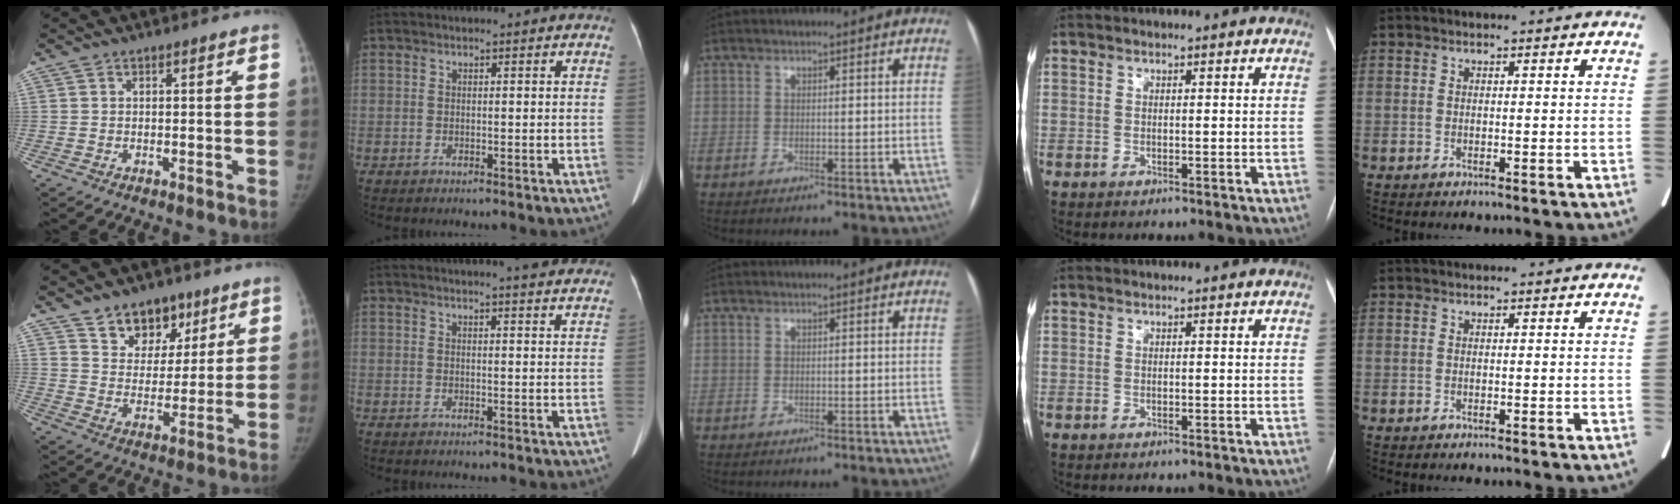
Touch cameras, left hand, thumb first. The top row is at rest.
{"thumb": {"total": 10.7, "force": [6.9, 7.2, 3.9], "torque": [-0.016, -0.036, 0.116]}, "index": {"total": 11.2, "force": [10.2, 0.7, 4.5], "torque": [-0.051, -0.004, 0.099]}}